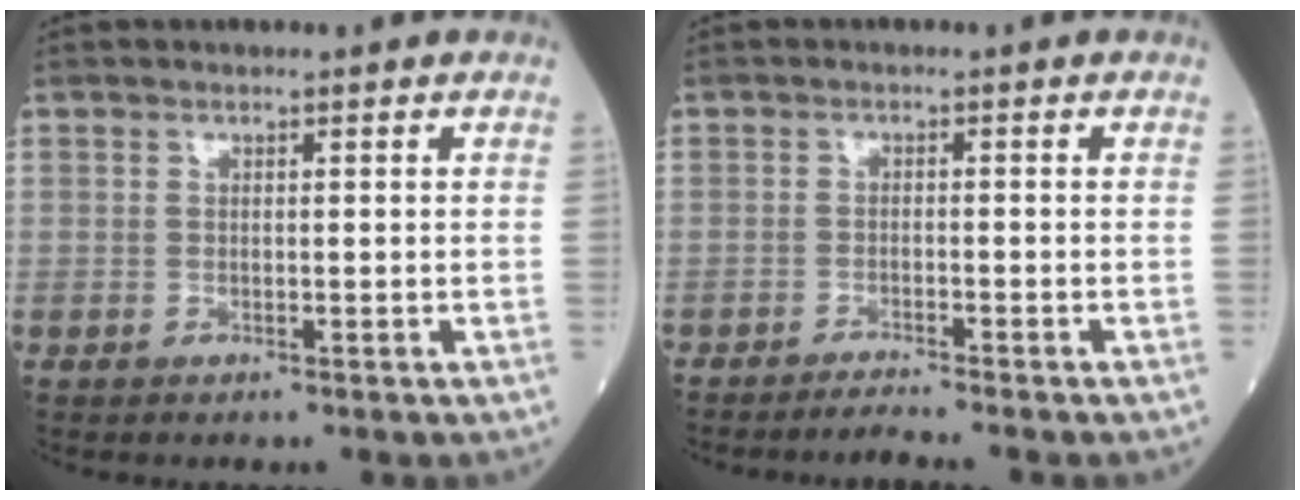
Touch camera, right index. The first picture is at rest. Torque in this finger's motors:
{"motor_torque": [0.05, -0.33, 0.10, -0.01]}